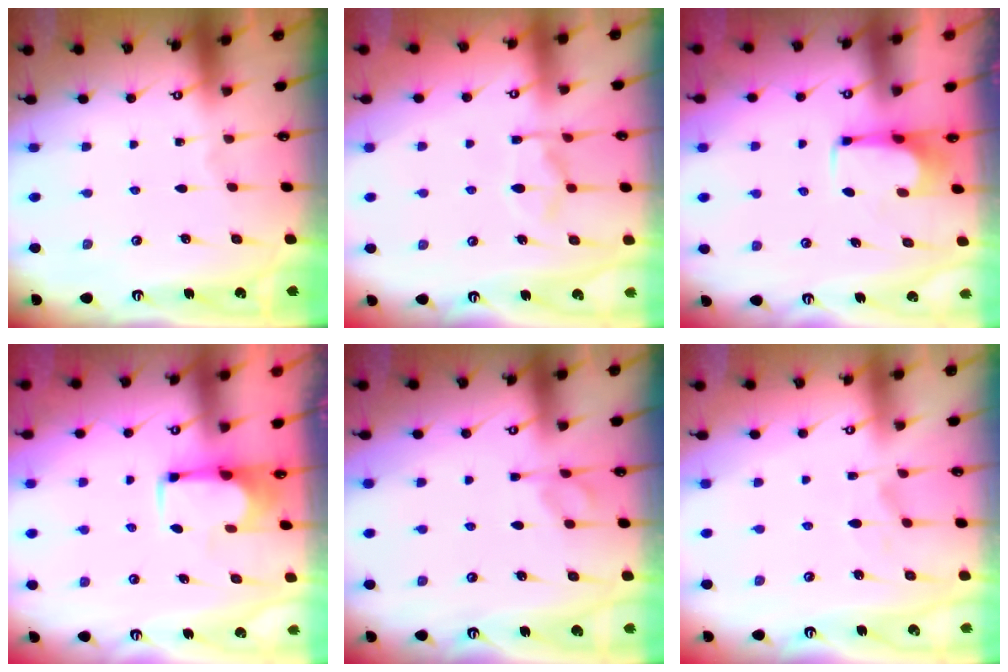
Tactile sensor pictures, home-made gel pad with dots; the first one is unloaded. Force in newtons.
{"total": 6.1, "press": 5.9, "slide": 1.6}
{"total": 0.0}
{"total": 1.6, "press": 1.5, "slide": 0.6}
{"total": 5.0, "press": 4.9, "slide": 0.7}
{"total": 2.0, "press": 1.6, "slide": 1.2}